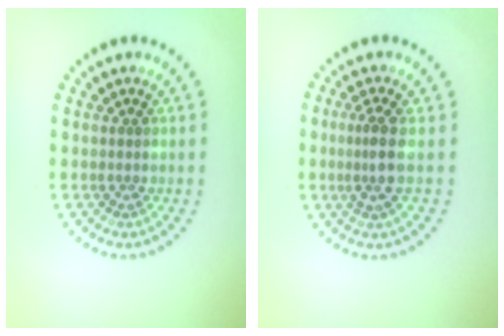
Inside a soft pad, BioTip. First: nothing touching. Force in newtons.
{"total": 2.7, "press": 2.2, "slide": 1.4}